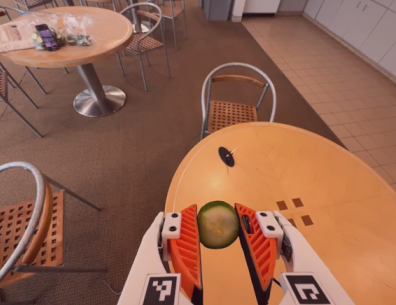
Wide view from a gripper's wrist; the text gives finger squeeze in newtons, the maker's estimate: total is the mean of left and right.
{"total": 7.1, "left": 7.2, "right": 6.9}